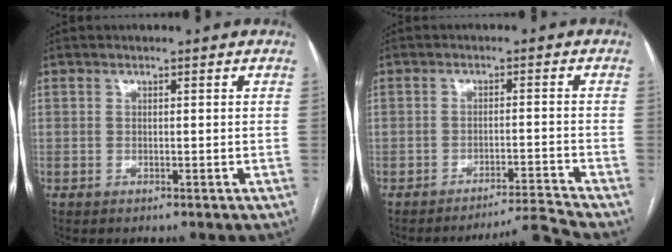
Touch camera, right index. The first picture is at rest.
{"total": 6.0, "force": [-5.1, -3.2, -0.5], "torque": [0.007, 0.003, -0.081]}